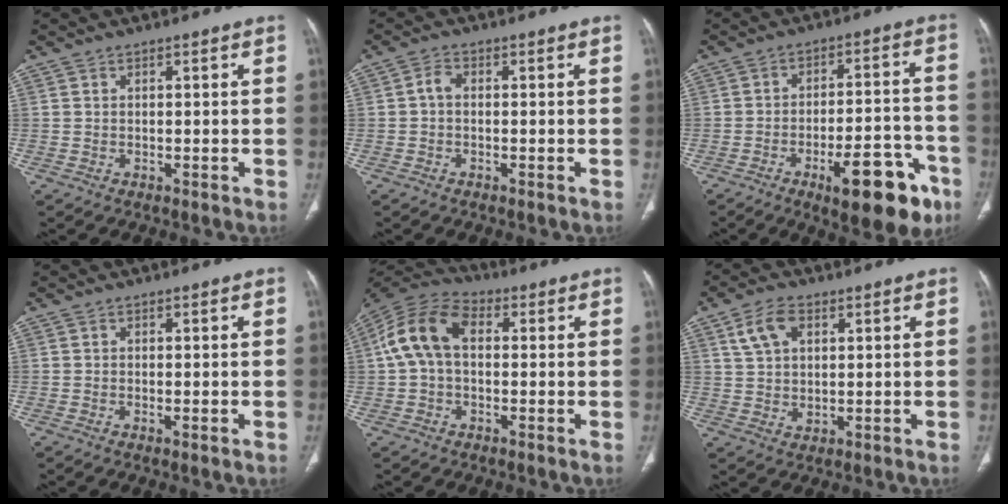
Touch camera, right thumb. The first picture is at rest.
{"total": 2.1, "force": [-0.2, 1.3, 1.6], "torque": [-0.028, 0.006, -0.010]}
{"total": 16.3, "force": [-8.5, 6.1, 12.6], "torque": [-0.139, 0.055, -0.110]}
{"total": 0.9, "force": [-0.2, 0.2, 0.9], "torque": [-0.021, -0.004, -0.005]}
{"total": 11.7, "force": [1.2, 7.7, 8.7], "torque": [-0.170, 0.036, 0.011]}
{"total": 6.9, "force": [3.0, 4.3, 4.6], "torque": [-0.080, -0.006, 0.060]}